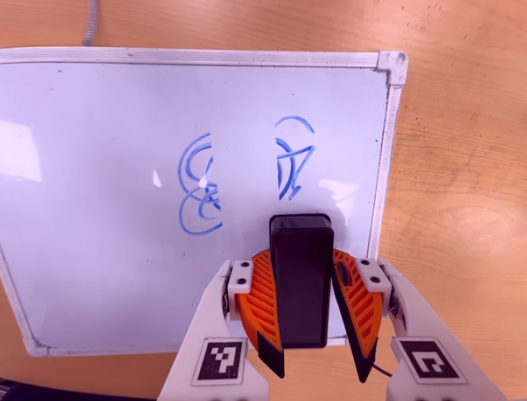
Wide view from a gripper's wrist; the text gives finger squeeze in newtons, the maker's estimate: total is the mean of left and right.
{"total": 7.9, "left": 7.6, "right": 8.3}